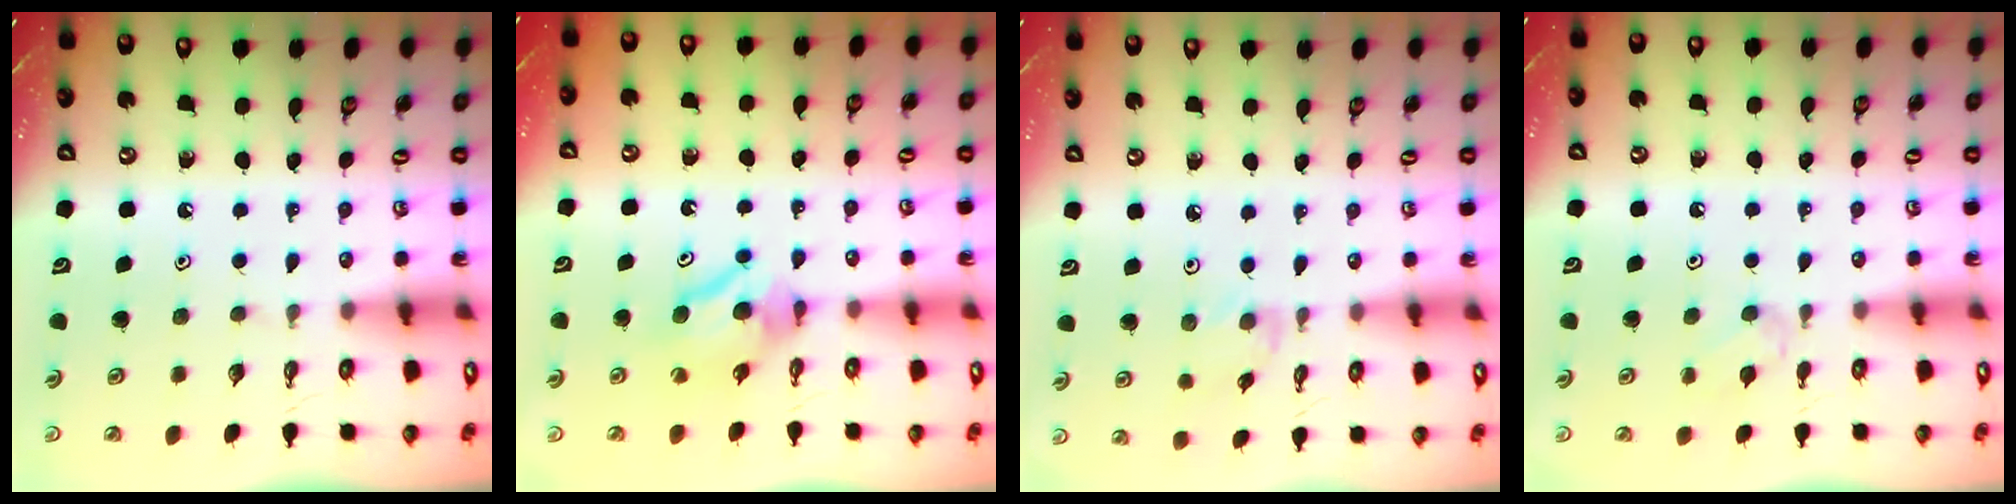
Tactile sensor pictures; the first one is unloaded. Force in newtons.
{"total": 7.5, "press": 7.5, "slide": 0.2}
{"total": 1.9, "press": 1.9, "slide": 0.4}
{"total": 4.6, "press": 4.5, "slide": 0.9}